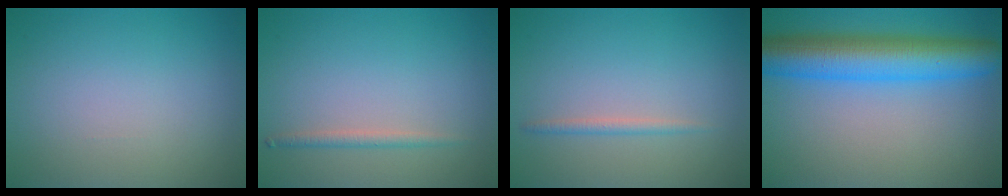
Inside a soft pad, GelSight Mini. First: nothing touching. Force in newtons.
{"total": 1.2, "press": 1.2, "slide": 0.0}
{"total": 1.1, "press": 1.1, "slide": 0.0}
{"total": 8.7, "press": 8.7, "slide": 0.3}